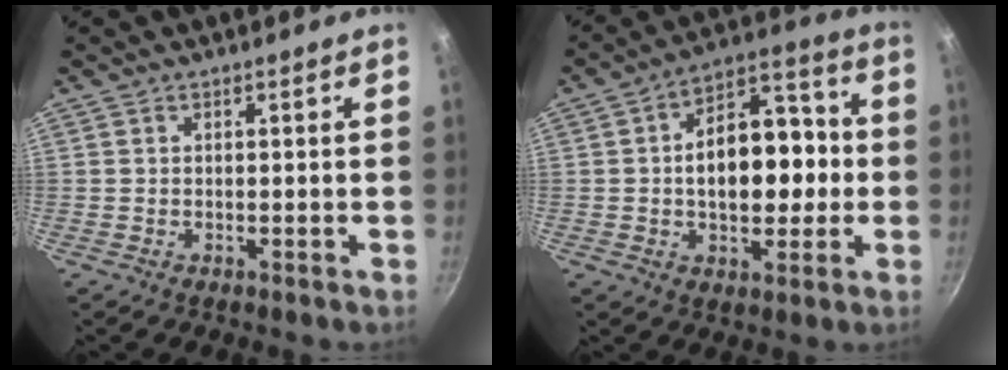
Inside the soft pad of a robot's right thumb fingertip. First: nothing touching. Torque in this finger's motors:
{"motor_torque": [-0.33, 1.56, 1.07, 0.41, 0.41]}